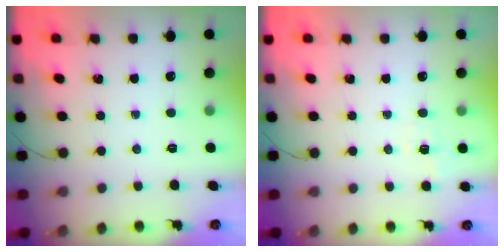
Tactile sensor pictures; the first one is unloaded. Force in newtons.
{"total": 2.6, "press": 2.1, "slide": 1.6}